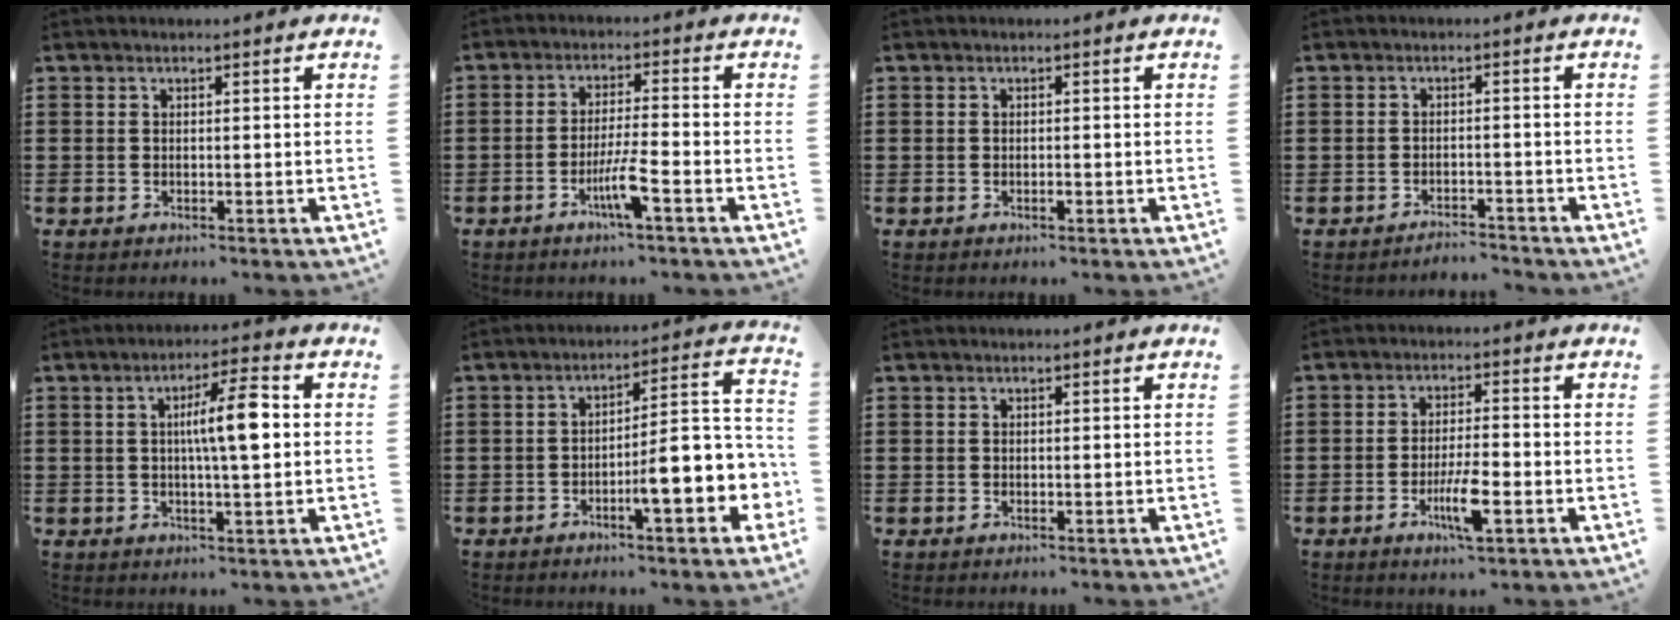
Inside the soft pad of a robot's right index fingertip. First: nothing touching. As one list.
[{"total": 5.2, "force": [-2.8, 0.0, 4.4], "torque": [-0.093, -0.013, -0.054]}, {"total": 0.7, "force": [-0.4, 0.2, 0.6], "torque": [-0.012, -0.004, -0.006]}, {"total": 2.2, "force": [-2.2, 0.1, -0.1], "torque": [-0.005, 0.003, -0.048]}, {"total": 7.5, "force": [0.8, 1.2, 7.3], "torque": [-0.128, 0.001, 0.007]}, {"total": 9.2, "force": [-3.2, 2.0, 8.4], "torque": [-0.121, -0.018, -0.057]}, {"total": 0.0}, {"total": 6.0, "force": [-2.4, 1.2, 5.4], "torque": [-0.106, -0.011, -0.044]}]